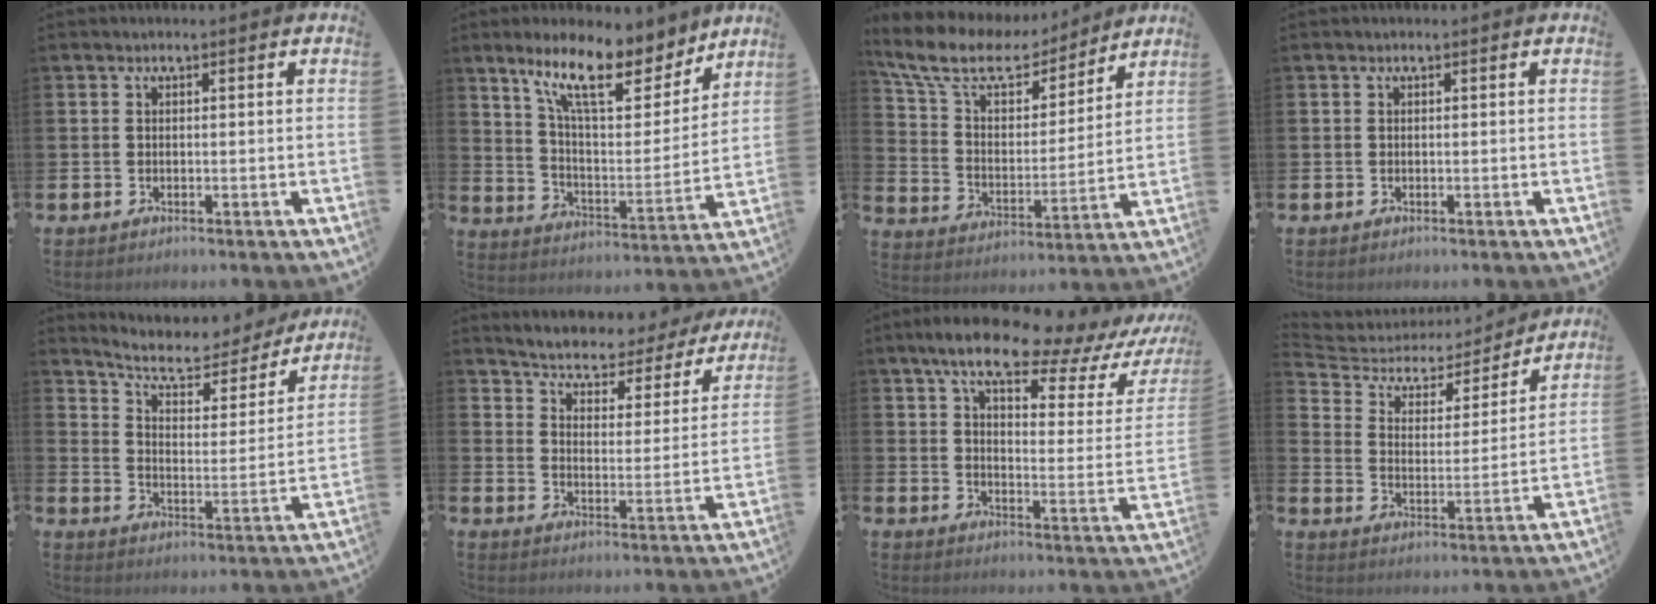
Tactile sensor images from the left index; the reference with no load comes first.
{"total": 13.4, "force": [10.3, 4.3, 7.5], "torque": [-0.160, -0.046, 0.181]}
{"total": 10.7, "force": [8.8, 4.6, 4.0], "torque": [-0.121, -0.050, 0.155]}
{"total": 0.0}
{"total": 7.4, "force": [6.6, 2.3, 2.5], "torque": [-0.072, -0.047, 0.108]}
{"total": 4.5, "force": [4.3, 1.3, 0.7], "torque": [-0.044, -0.036, 0.066]}
{"total": 10.8, "force": [8.6, 2.8, 5.8], "torque": [-0.123, -0.053, 0.140]}
{"total": 5.2, "force": [4.3, 2.7, 1.4], "torque": [-0.061, -0.033, 0.065]}